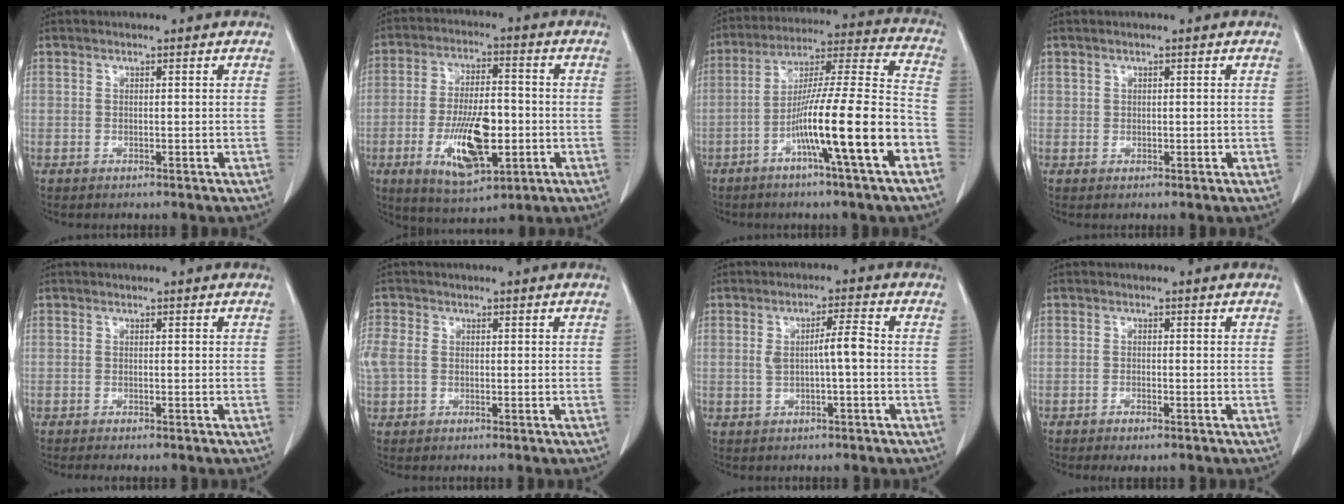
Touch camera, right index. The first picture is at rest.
{"total": 12.8, "force": [-3.4, 4.7, 11.5], "torque": [-0.212, -0.004, -0.049]}
{"total": 17.2, "force": [-7.0, -0.2, 15.7], "torque": [-0.260, 0.002, -0.119]}
{"total": 0.7, "force": [0.3, 0.6, 0.2], "torque": [-0.001, 0.002, 0.007]}
{"total": 0.7, "force": [-0.6, 0.1, 0.4], "torque": [-0.008, -0.003, -0.009]}
{"total": 4.0, "force": [0.2, 3.2, 2.4], "torque": [-0.083, 0.019, 0.008]}
{"total": 4.4, "force": [-0.1, 0.4, 4.4], "torque": [-0.078, 0.009, 0.000]}
{"total": 2.1, "force": [-1.4, 0.7, 1.4], "torque": [-0.020, -0.002, -0.017]}